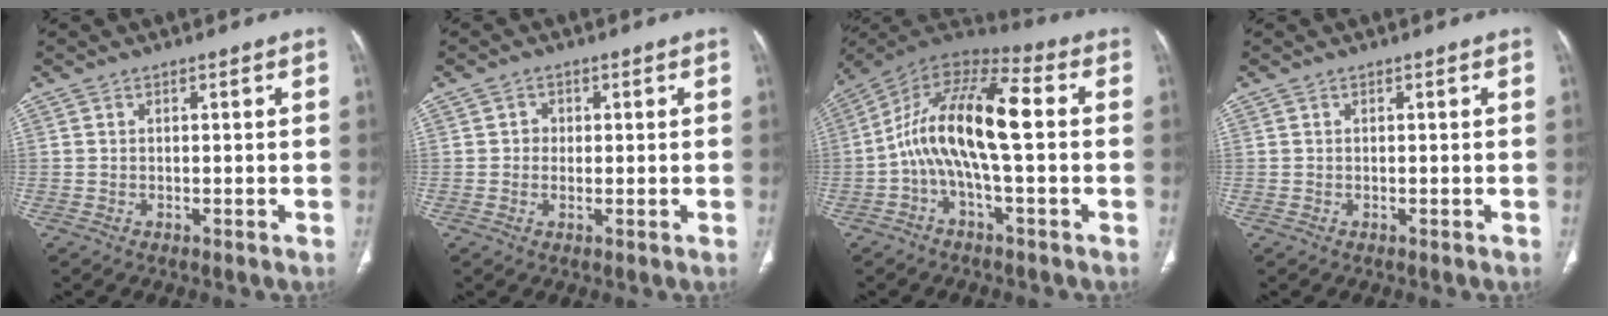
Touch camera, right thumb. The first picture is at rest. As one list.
[{"total": 1.8, "force": [0.2, 1.7, 0.7], "torque": [0.001, 0.004, 0.002]}, {"total": 15.4, "force": [-0.8, 5.2, 14.4], "torque": [-0.266, 0.051, -0.023]}, {"total": 0.0}]